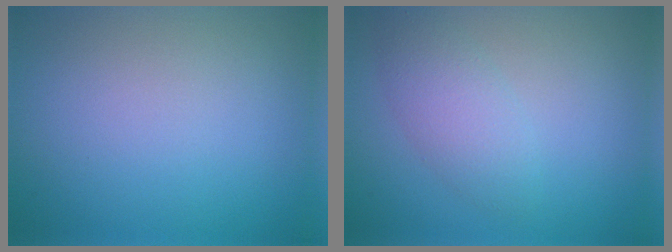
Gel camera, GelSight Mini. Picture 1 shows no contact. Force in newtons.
{"total": 2.7, "press": 2.7, "slide": 0.0}